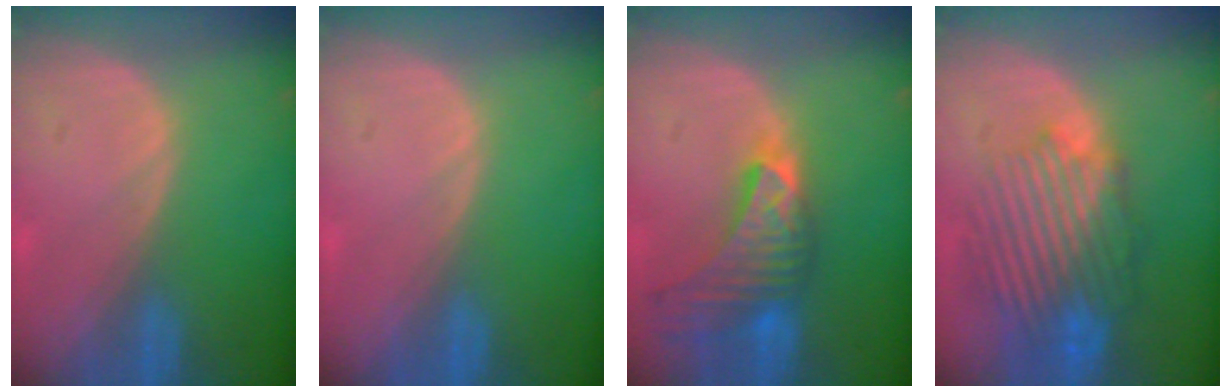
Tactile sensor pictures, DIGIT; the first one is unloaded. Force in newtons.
{"total": 0.0}
{"total": 9.2, "press": 8.2, "slide": 4.2}
{"total": 10.2, "press": 9.7, "slide": 3.4}